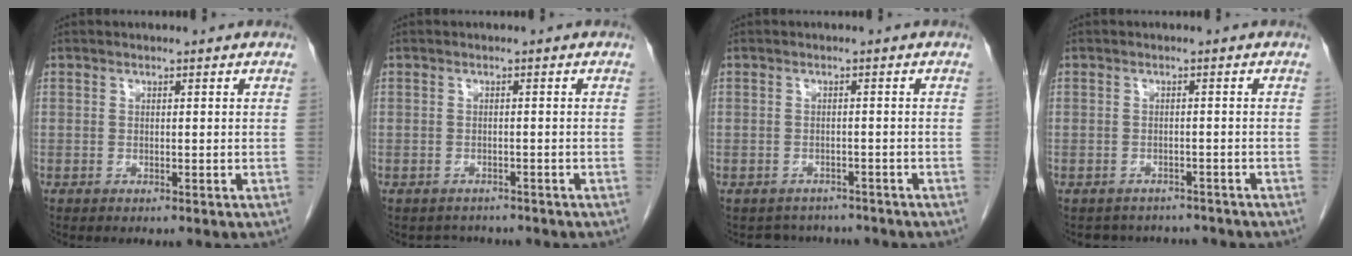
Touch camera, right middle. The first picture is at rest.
{"total": 2.7, "force": [-2.5, 1.2, -0.2], "torque": [-0.003, 0.000, -0.037]}
{"total": 4.5, "force": [-4.1, 1.8, -0.2], "torque": [0.003, 0.008, -0.053]}
{"total": 5.8, "force": [-5.4, 2.2, 0.2], "torque": [0.000, 0.012, -0.064]}